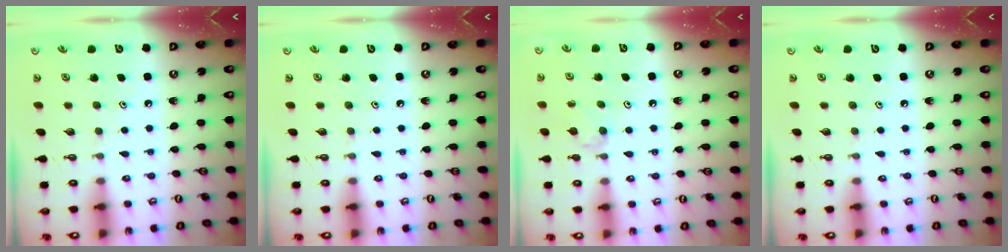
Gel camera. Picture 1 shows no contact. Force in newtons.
{"total": 0.0}
{"total": 4.5, "press": 4.5, "slide": 0.6}
{"total": 0.0}